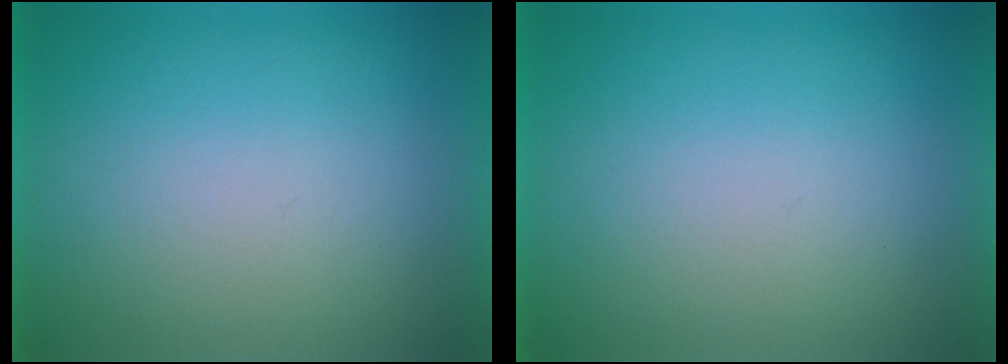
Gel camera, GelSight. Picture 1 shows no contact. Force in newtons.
{"total": 0.0}